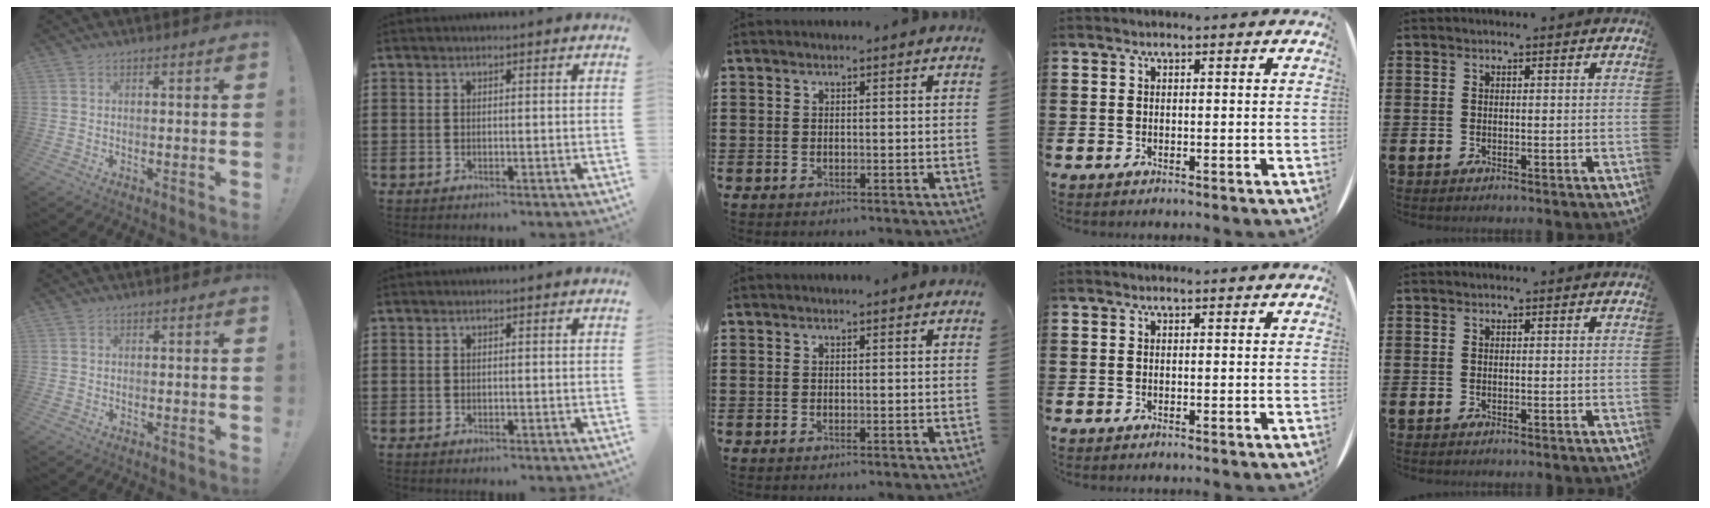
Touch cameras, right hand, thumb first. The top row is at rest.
{"thumb": {"total": 0.6, "force": [-0.2, 0.5, 0.0], "torque": [-0.001, 0.002, -0.003]}}